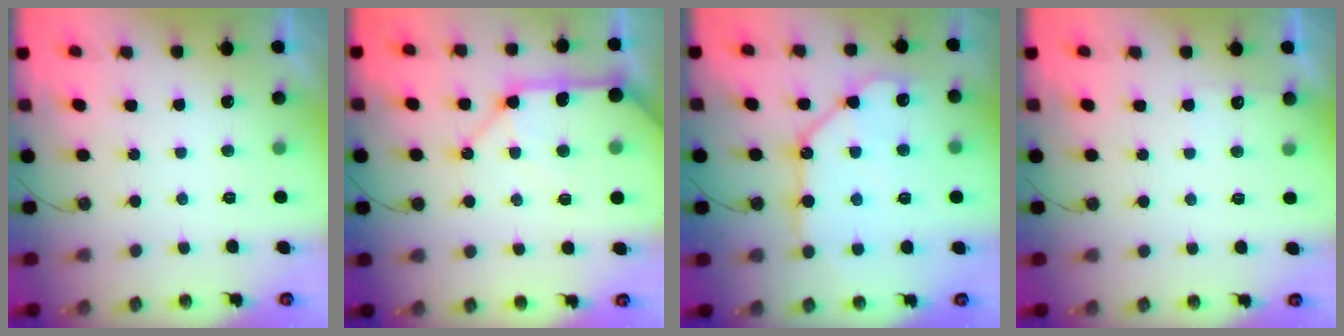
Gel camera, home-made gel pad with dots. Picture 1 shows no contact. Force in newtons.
{"total": 14.4, "press": 14.3, "slide": 2.1}
{"total": 13.3, "press": 13.3, "slide": 1.0}
{"total": 4.2, "press": 4.2, "slide": 0.6}